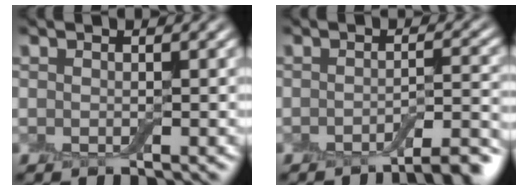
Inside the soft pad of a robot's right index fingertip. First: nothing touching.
{"total": 4.1, "force": [-3.0, 0.9, 2.6], "torque": [-0.028, 0.008, -0.047]}